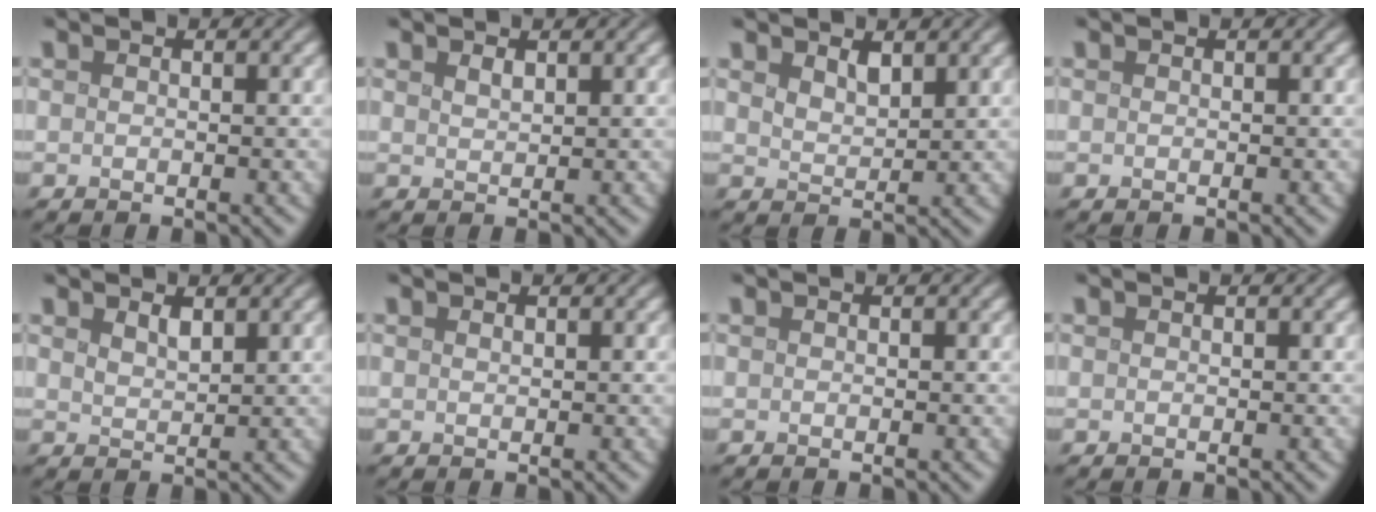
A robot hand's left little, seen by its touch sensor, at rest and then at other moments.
{"total": 0.8, "force": [0.6, 0.3, 0.4], "torque": [-0.012, 0.000, 0.014]}
{"total": 1.7, "force": [1.2, 0.8, 0.9], "torque": [-0.022, -0.002, 0.028]}
{"total": 0.0}
{"total": 1.3, "force": [1.0, 0.5, 0.7], "torque": [-0.017, 0.000, 0.023]}
{"total": 0.0}
{"total": 0.0}
{"total": 0.0}